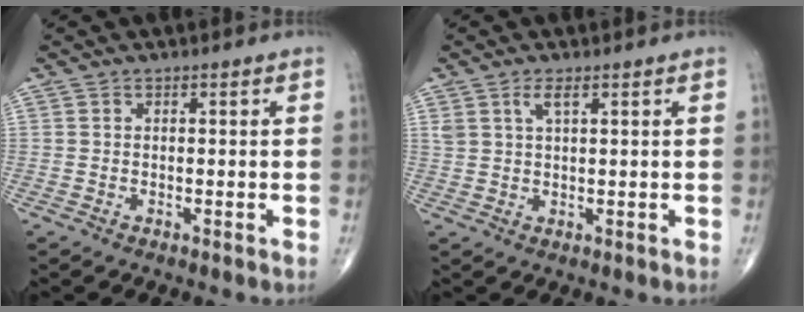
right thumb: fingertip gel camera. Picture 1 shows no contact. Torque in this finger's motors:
{"motor_torque": [-0.35, 0.66, 0.56, 0.38, 0.00]}